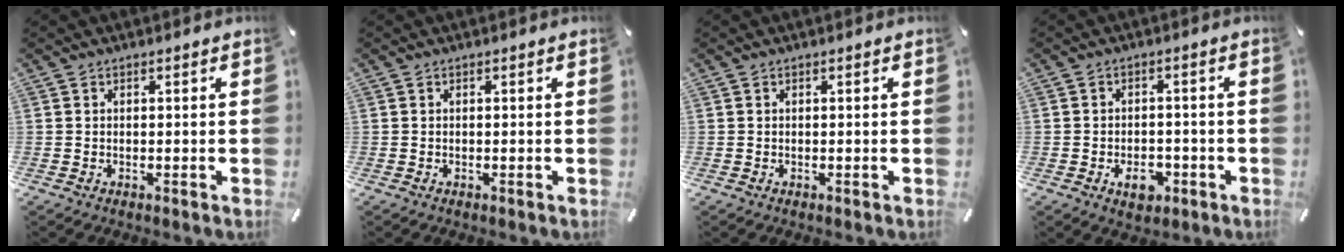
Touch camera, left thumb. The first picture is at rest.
{"total": 0.0}
{"total": 0.0}
{"total": 5.8, "force": [-2.3, 3.9, 3.6], "torque": [-0.060, 0.006, -0.041]}